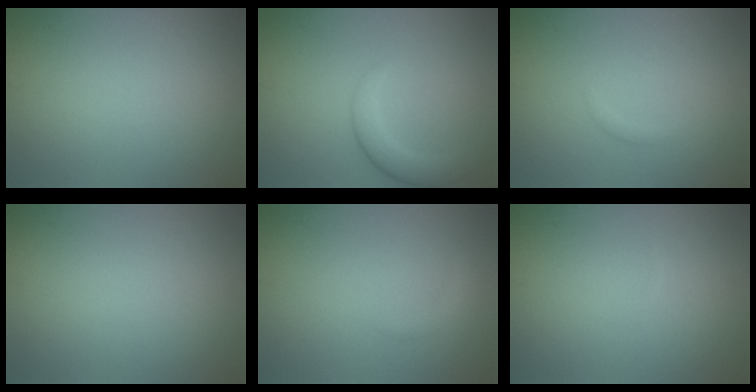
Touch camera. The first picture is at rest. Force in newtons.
{"total": 2.7, "press": 2.7, "slide": 0.2}
{"total": 0.5, "press": 0.5, "slide": 0.0}
{"total": 0.0}
{"total": 0.9, "press": 0.9, "slide": 0.1}
{"total": 0.0}